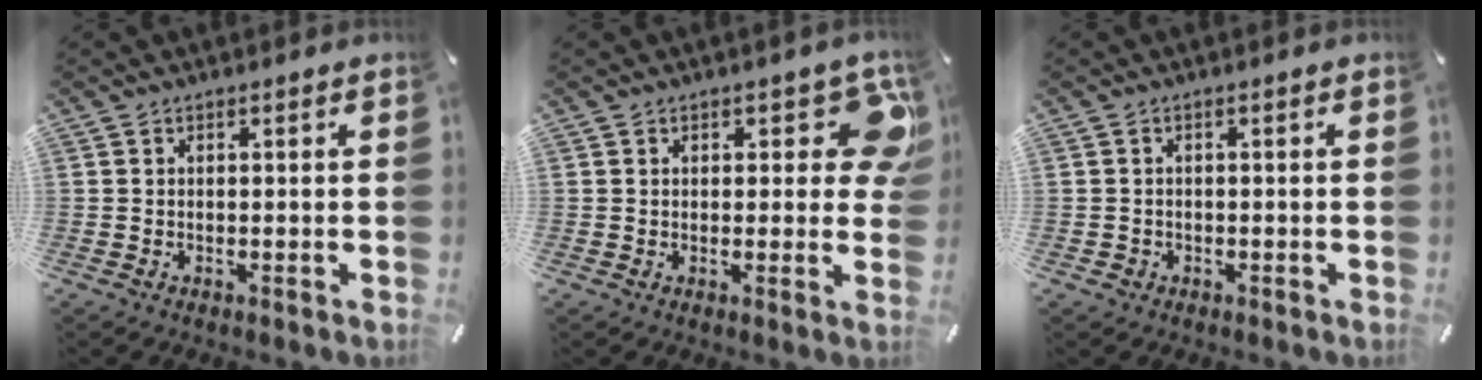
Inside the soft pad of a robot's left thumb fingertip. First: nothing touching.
{"total": 9.9, "force": [4.0, 4.7, 7.7], "torque": [-0.074, -0.017, 0.065]}
{"total": 1.2, "force": [-0.5, 1.0, 0.1], "torque": [-0.003, 0.004, -0.014]}